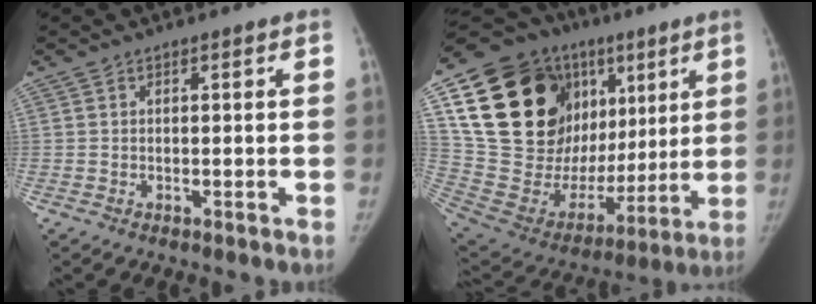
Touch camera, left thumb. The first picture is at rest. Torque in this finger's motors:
{"motor_torque": [2.51, 2.51, 1.41, -1.36, 0.48]}